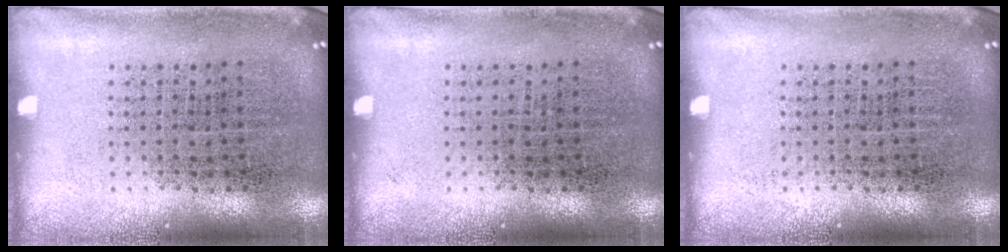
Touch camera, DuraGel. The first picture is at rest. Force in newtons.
{"total": 0.0}
{"total": 0.0}